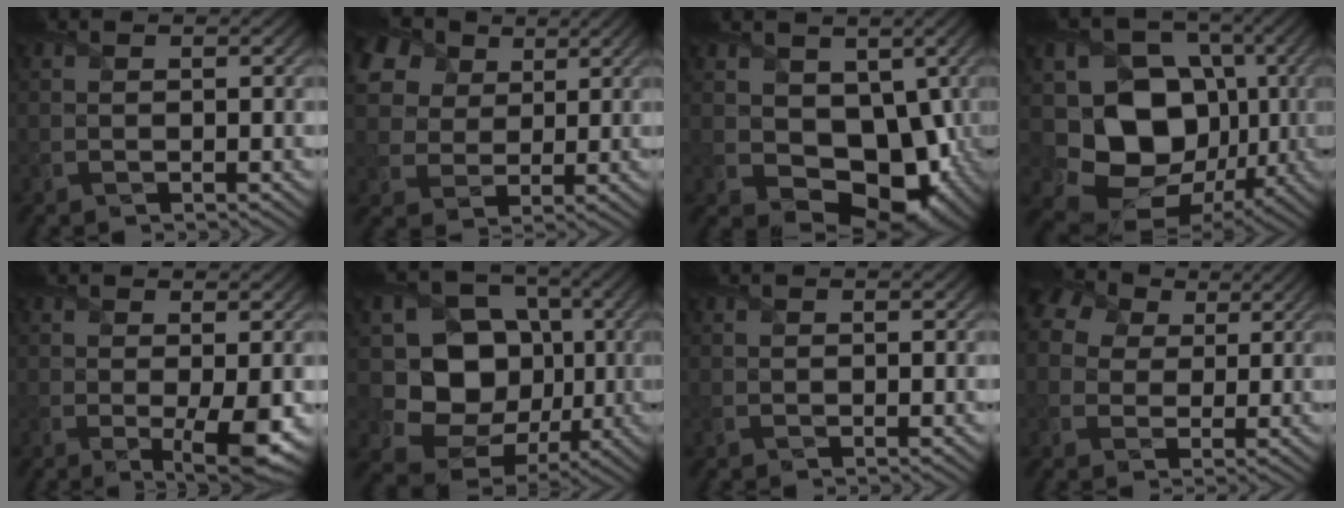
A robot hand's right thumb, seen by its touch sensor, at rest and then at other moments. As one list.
[{"total": 11.6, "force": [6.0, 7.9, 6.0], "torque": [-0.174, 0.031, 0.104]}, {"total": 9.6, "force": [0.1, 7.3, 6.2], "torque": [-0.111, -0.035, 0.009]}, {"total": 13.3, "force": [-1.1, 11.0, 7.4], "torque": [-0.138, -0.028, -0.025]}, {"total": 4.3, "force": [-0.6, 0.9, 4.2], "torque": [-0.073, -0.013, -0.007]}, {"total": 12.5, "force": [0.0, 11.1, 5.7], "torque": [-0.132, -0.015, -0.019]}, {"total": 0.0}, {"total": 8.3, "force": [3.5, 6.1, 4.3], "torque": [-0.135, 0.030, 0.054]}]